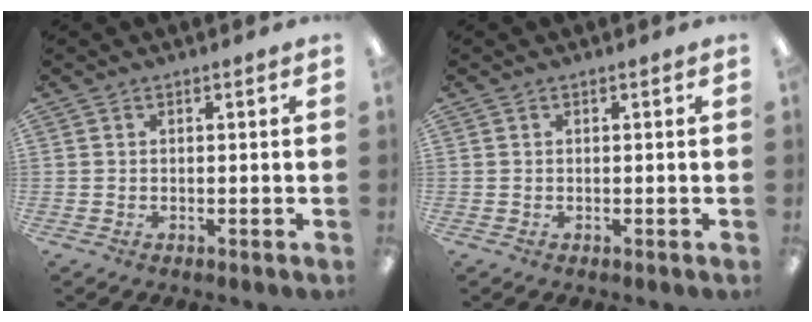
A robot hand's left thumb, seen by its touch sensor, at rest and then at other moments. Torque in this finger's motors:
{"motor_torque": [0.00, 0.00, -0.04, 0.04, 0.00]}